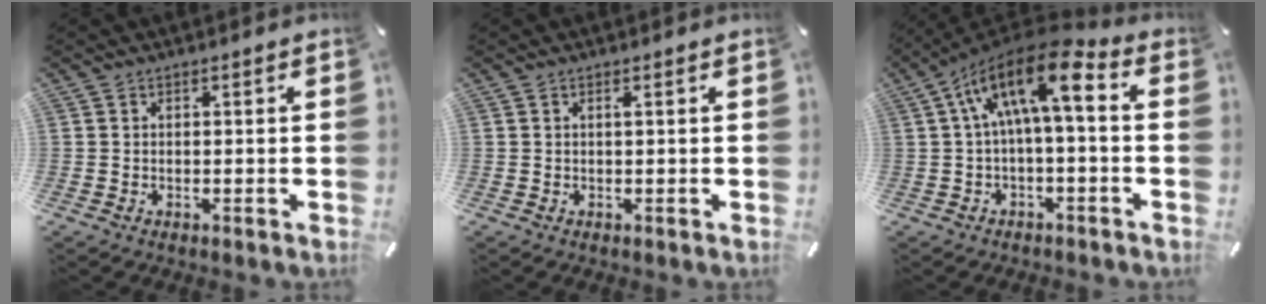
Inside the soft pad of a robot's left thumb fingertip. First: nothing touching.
{"total": 0.8, "force": [0.2, 0.0, 0.7], "torque": [-0.013, 0.000, 0.003]}
{"total": 15.1, "force": [3.0, 5.8, 13.6], "torque": [-0.244, -0.007, 0.049]}